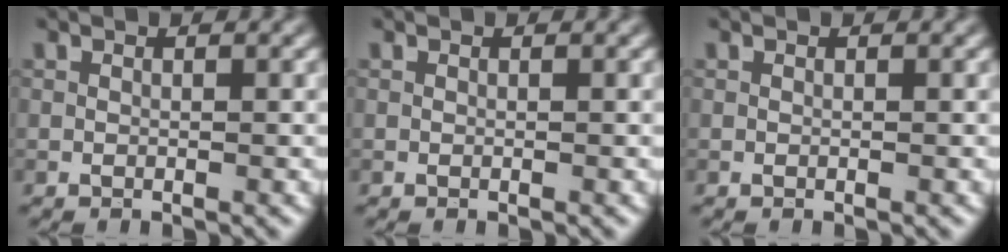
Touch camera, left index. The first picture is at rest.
{"total": 0.0}
{"total": 0.0}